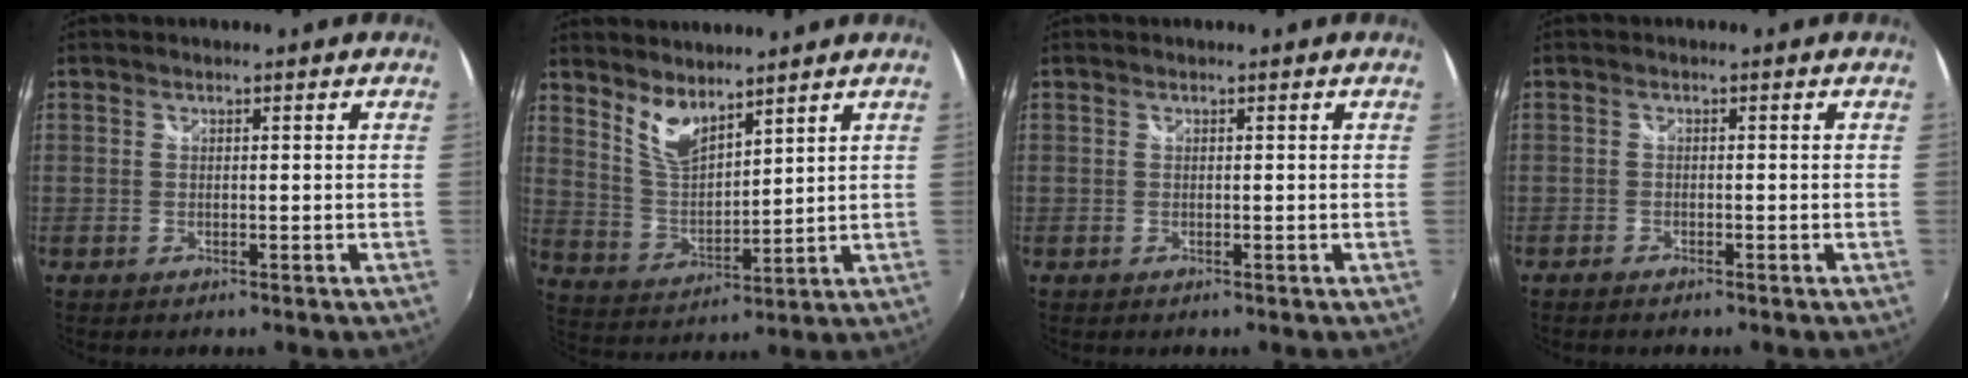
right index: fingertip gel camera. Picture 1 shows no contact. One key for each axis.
{"total": 7.4, "fx": 5.7, "fy": 2.5, "fz": 4.0, "tx": -0.076, "ty": -0.005, "tz": 0.116}
{"total": 0.0}
{"total": 1.2, "fx": -1.1, "fy": 0.4, "fz": 0.4, "tx": -0.015, "ty": -0.002, "tz": -0.023}